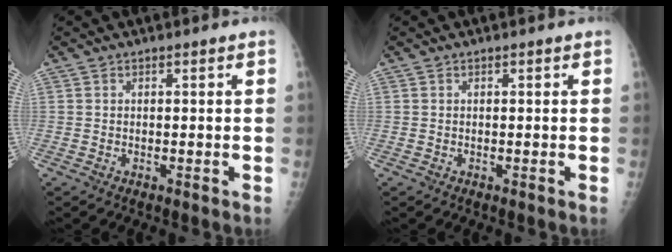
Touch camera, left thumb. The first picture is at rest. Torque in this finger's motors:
{"motor_torque": [0.03, 0.03, -0.02, 0.01, 0.00]}